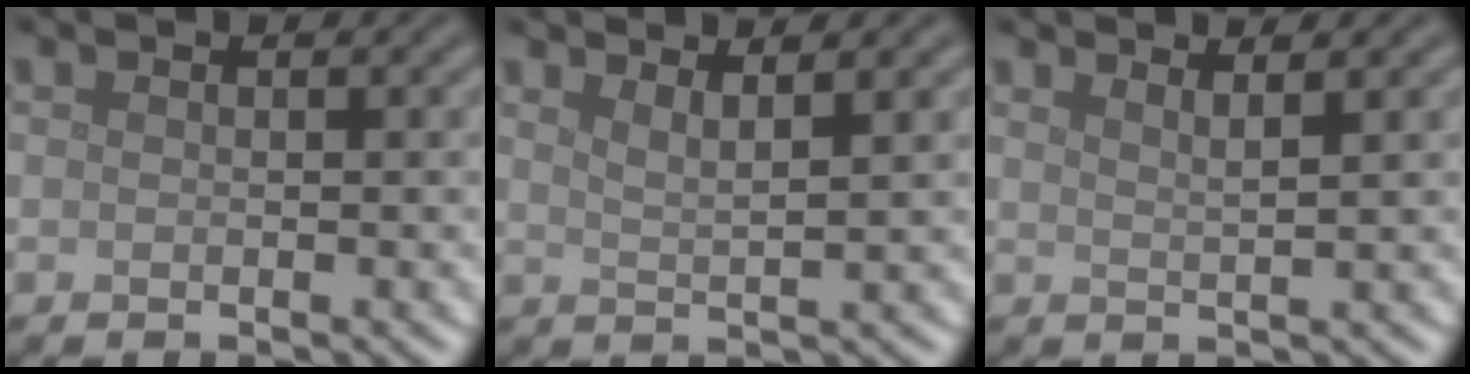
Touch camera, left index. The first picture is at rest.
{"total": 2.5, "force": [1.9, 0.6, 1.5], "torque": [-0.015, 0.003, 0.024]}
{"total": 2.2, "force": [1.7, 0.6, 1.3], "torque": [-0.006, 0.010, 0.009]}